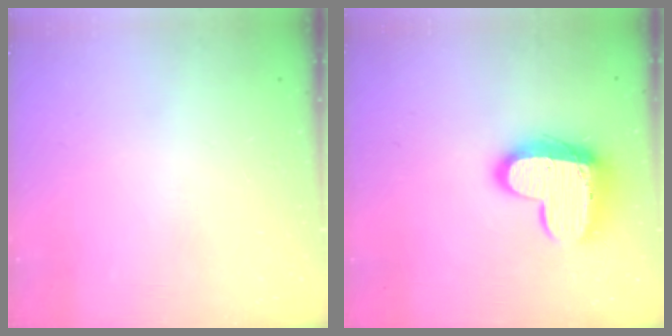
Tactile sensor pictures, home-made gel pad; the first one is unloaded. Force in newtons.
{"total": 14.4, "press": 14.4, "slide": 1.1}